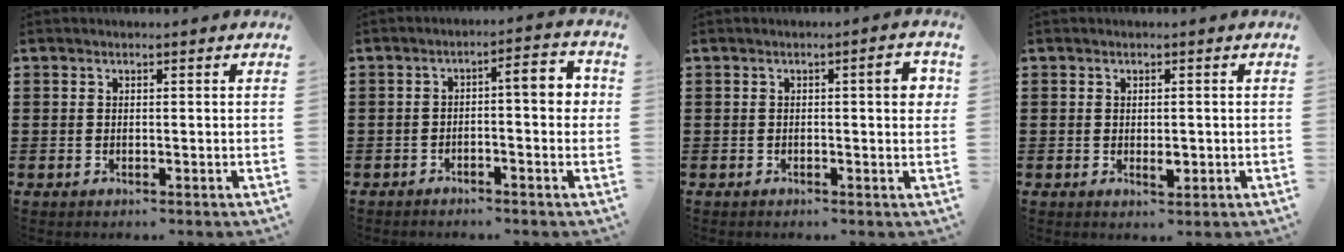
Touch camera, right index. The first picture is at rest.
{"total": 4.3, "force": [-0.6, 0.8, 4.2], "torque": [-0.061, -0.001, -0.019]}
{"total": 3.8, "force": [0.4, 0.6, 3.7], "torque": [-0.049, -0.001, 0.000]}
{"total": 2.0, "force": [-0.1, 0.8, 1.8], "torque": [-0.032, -0.001, -0.001]}